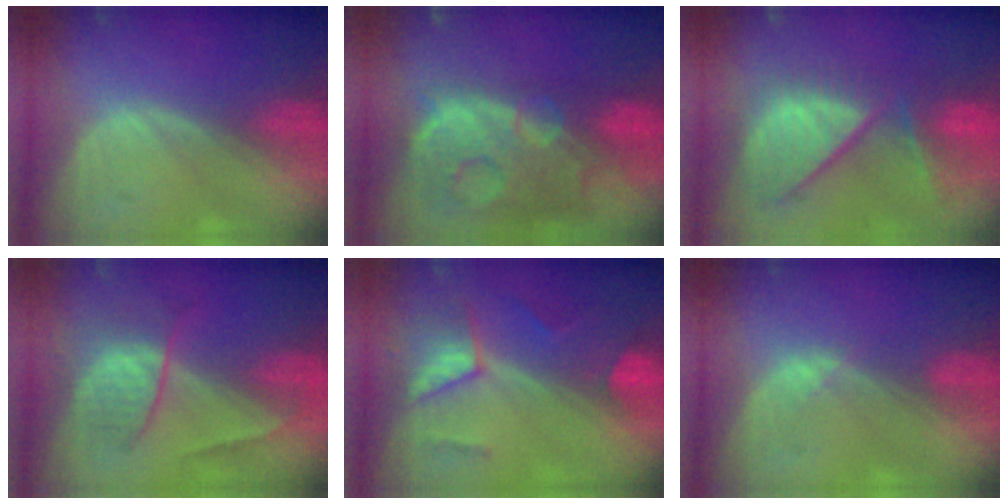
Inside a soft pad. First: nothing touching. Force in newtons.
{"total": 14.1, "press": 11.5, "slide": 8.2}
{"total": 11.5, "press": 10.4, "slide": 5.0}
{"total": 6.6, "press": 6.0, "slide": 2.8}
{"total": 7.3, "press": 6.5, "slide": 3.3}
{"total": 0.9, "press": 0.9, "slide": 0.3}